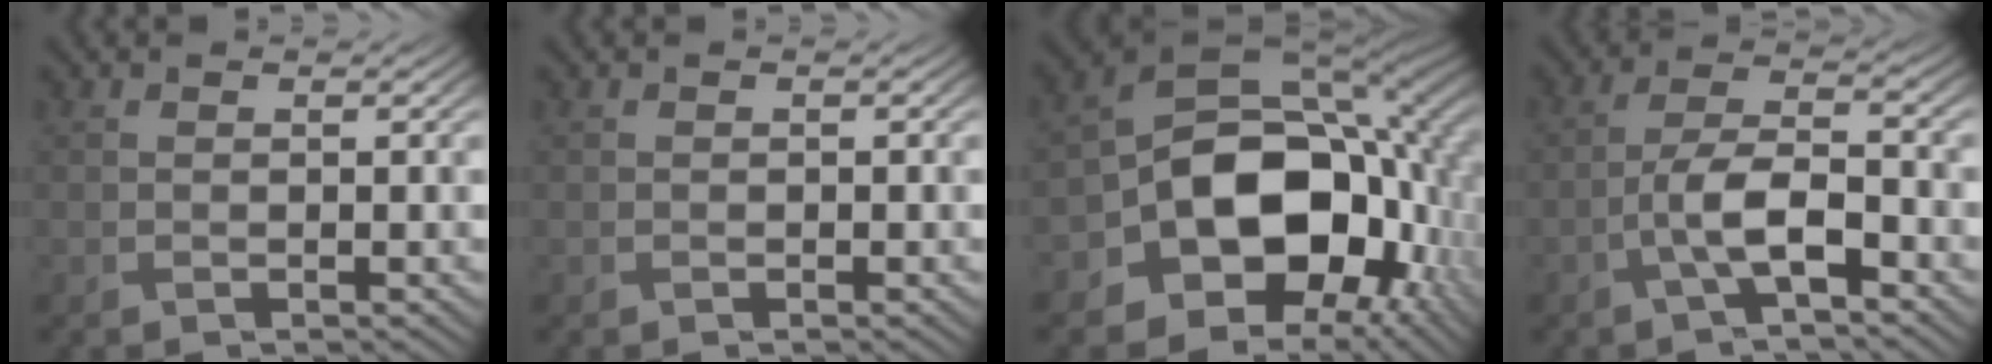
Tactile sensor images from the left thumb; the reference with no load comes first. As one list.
[{"total": 0.0}, {"total": 16.5, "force": [-4.0, 12.0, 10.6], "torque": [-0.170, -0.030, -0.072]}, {"total": 6.1, "force": [-2.8, 1.8, 5.1], "torque": [-0.103, 0.013, -0.060]}]